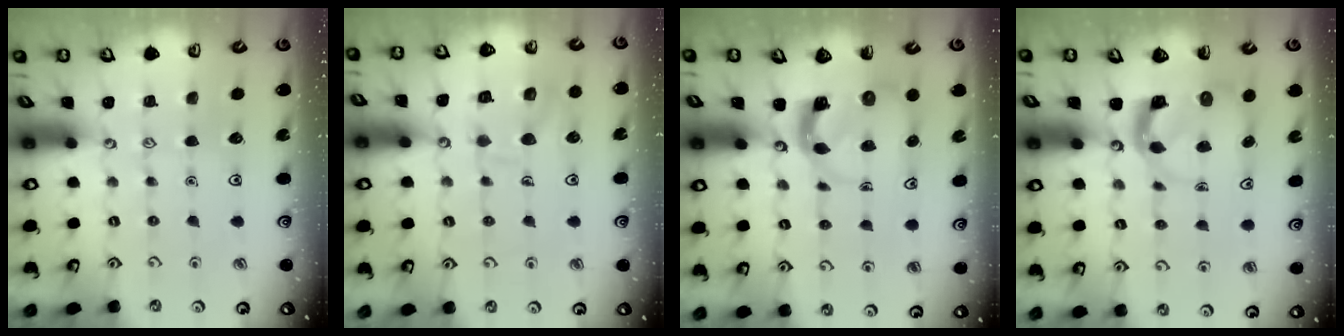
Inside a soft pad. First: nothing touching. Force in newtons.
{"total": 10.7, "press": 10.6, "slide": 0.9}
{"total": 4.0, "press": 3.9, "slide": 0.6}
{"total": 3.6, "press": 3.6, "slide": 0.5}